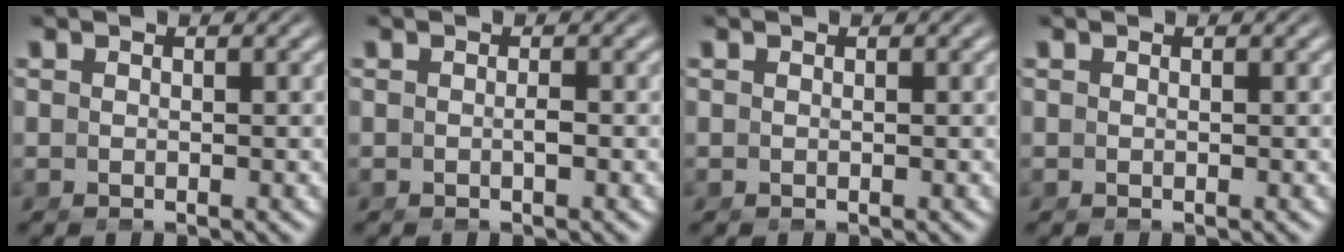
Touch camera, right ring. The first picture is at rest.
{"total": 0.5, "force": [-0.3, -0.1, 0.4], "torque": [-0.006, 0.001, -0.006]}
{"total": 0.0}
{"total": 0.0}